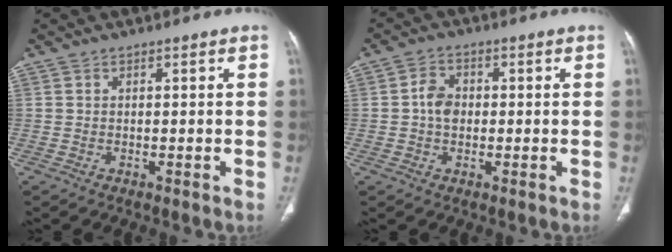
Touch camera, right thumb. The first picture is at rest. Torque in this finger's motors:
{"motor_torque": [0.64, 0.79, 0.54, -0.60, 0.02]}